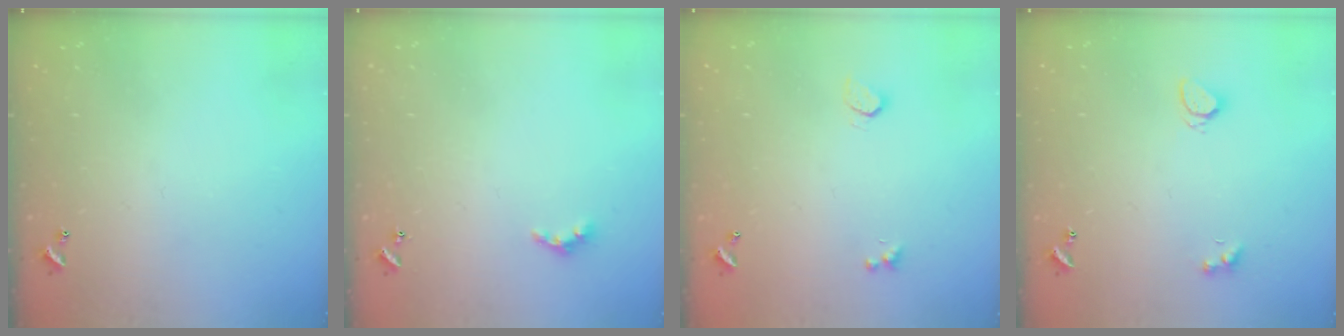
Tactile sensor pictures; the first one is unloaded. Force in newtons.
{"total": 3.6, "press": 3.6, "slide": 0.6}
{"total": 0.9, "press": 0.8, "slide": 0.4}
{"total": 2.1, "press": 2.0, "slide": 0.6}